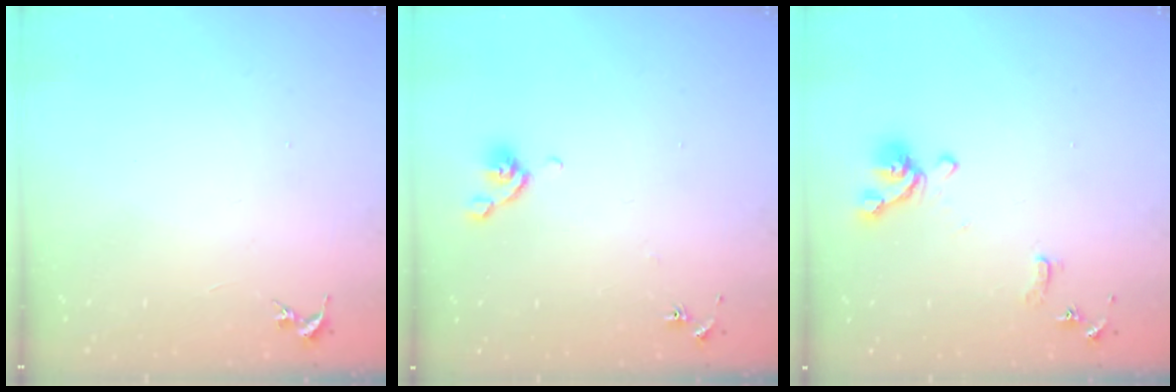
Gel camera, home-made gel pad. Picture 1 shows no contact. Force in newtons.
{"total": 5.8, "press": 5.6, "slide": 1.7}
{"total": 11.5, "press": 11.4, "slide": 1.6}